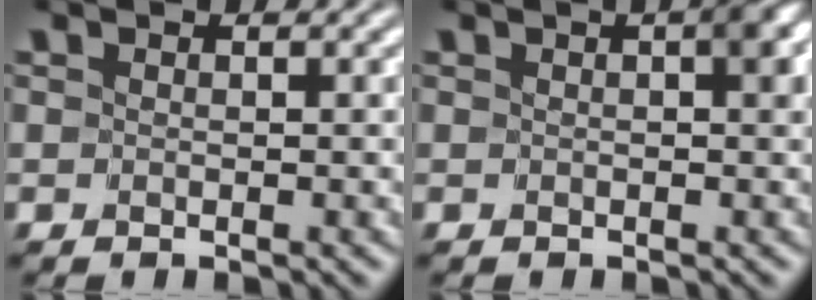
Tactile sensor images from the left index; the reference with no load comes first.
{"total": 2.1, "force": [0.5, 0.6, 2.0], "torque": [-0.019, 0.008, 0.005]}